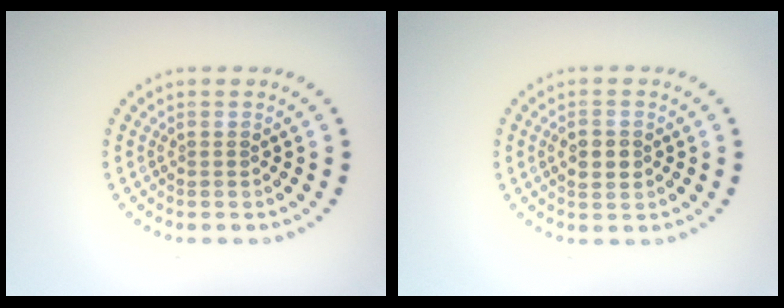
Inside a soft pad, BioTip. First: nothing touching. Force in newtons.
{"total": 1.9, "press": 1.9, "slide": 0.0}